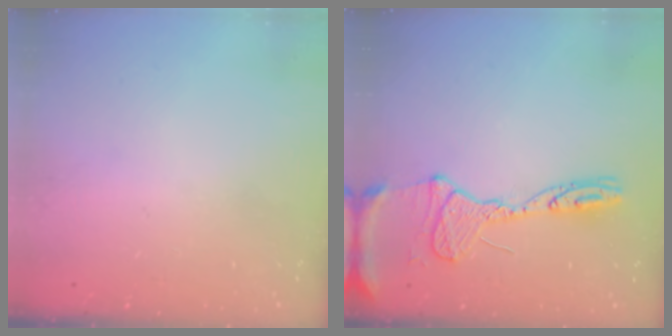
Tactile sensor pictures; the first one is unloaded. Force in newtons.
{"total": 15.5, "press": 15.4, "slide": 1.2}